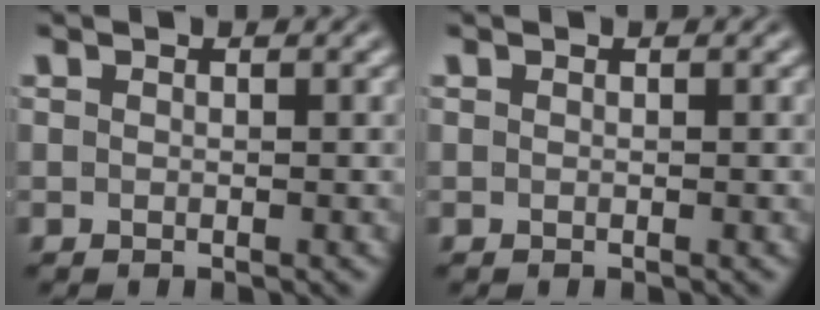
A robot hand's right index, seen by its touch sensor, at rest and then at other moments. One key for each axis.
{"total": 0.0}